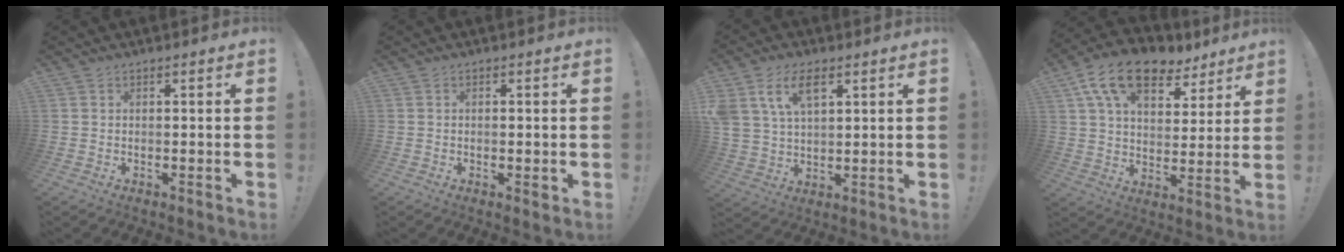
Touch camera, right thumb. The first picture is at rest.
{"total": 1.2, "force": [-0.1, 0.5, 1.1], "torque": [-0.011, -0.001, -0.003]}
{"total": 10.4, "force": [5.2, 5.9, 6.7], "torque": [-0.134, -0.002, 0.100]}
{"total": 16.1, "force": [9.6, 8.9, 9.3], "torque": [-0.155, -0.053, 0.173]}